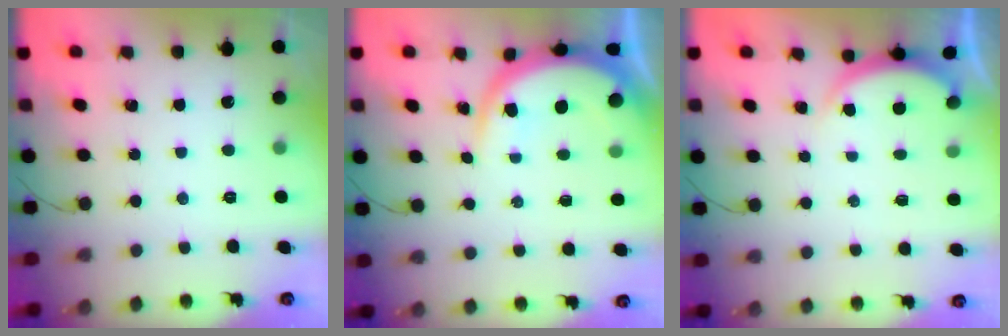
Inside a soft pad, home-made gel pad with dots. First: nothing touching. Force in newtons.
{"total": 9.1, "press": 9.0, "slide": 1.1}
{"total": 2.5, "press": 2.5, "slide": 0.5}